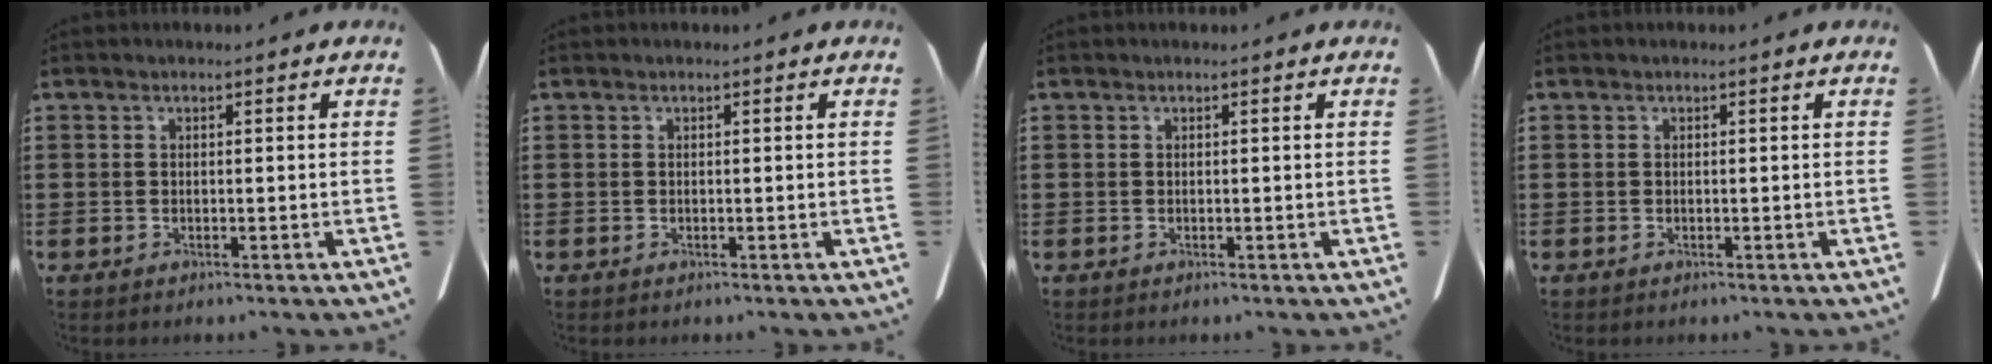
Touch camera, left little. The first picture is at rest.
{"total": 0.0}
{"total": 0.0}
{"total": 0.0}